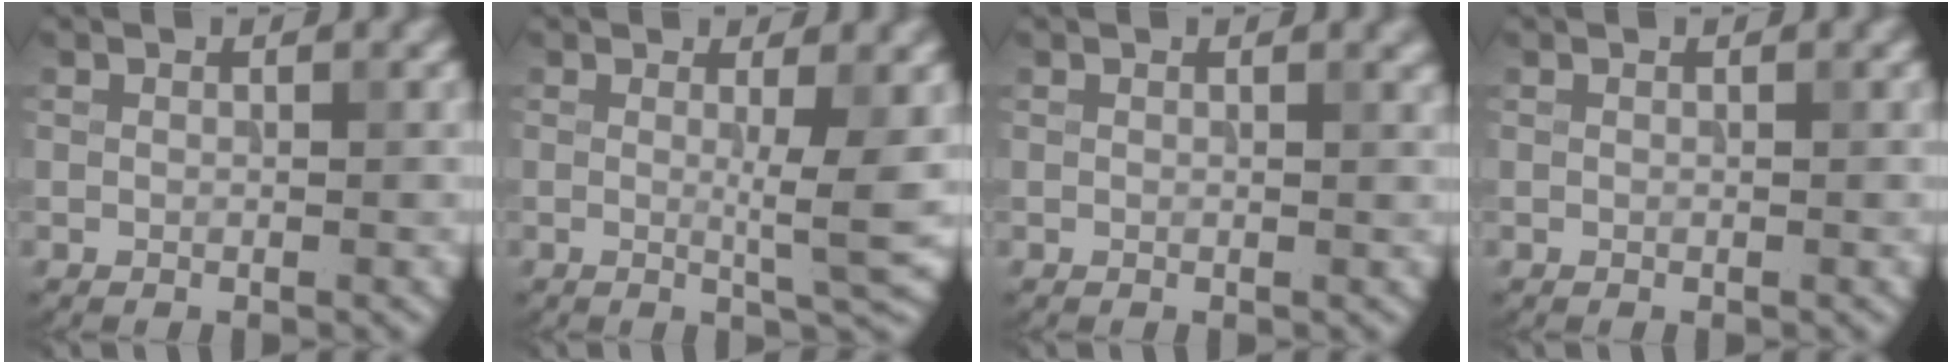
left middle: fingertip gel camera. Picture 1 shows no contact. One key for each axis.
{"total": 3.4, "fx": 0.2, "fy": 0.4, "fz": 3.4, "tx": -0.051, "ty": -0.011, "tz": 0.002}
{"total": 1.1, "fx": 0.7, "fy": 0.4, "fz": 0.8, "tx": -0.003, "ty": 0.004, "tz": 0.009}
{"total": 0.0}